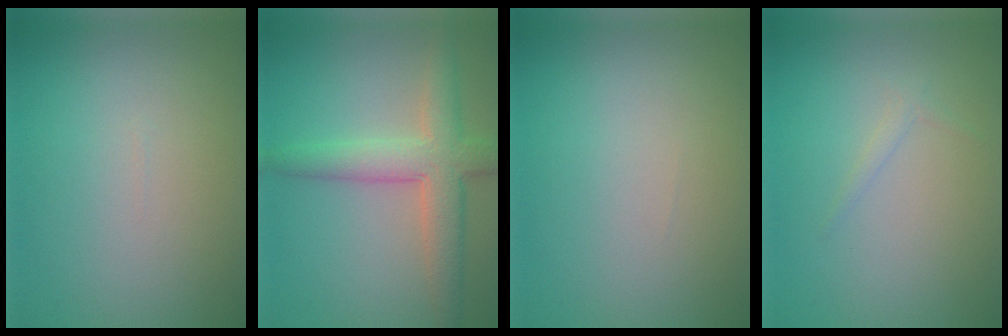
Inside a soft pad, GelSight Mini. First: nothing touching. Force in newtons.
{"total": 5.2, "press": 5.2, "slide": 0.3}
{"total": 0.0}
{"total": 0.8, "press": 0.8, "slide": 0.1}